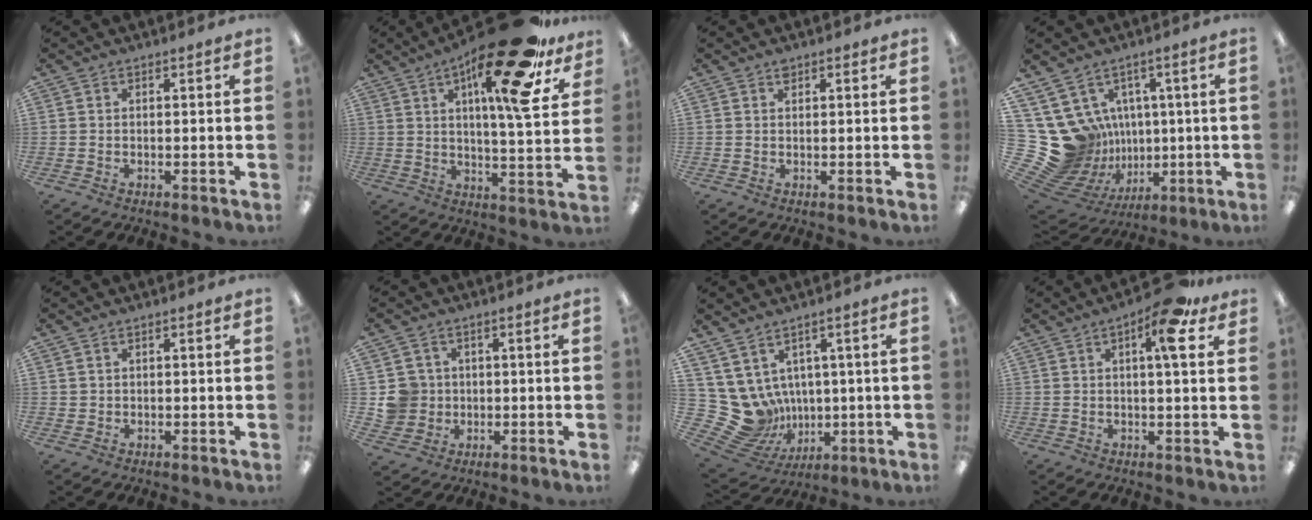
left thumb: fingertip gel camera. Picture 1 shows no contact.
{"total": 22.7, "force": [13.1, 5.4, 17.7], "torque": [-0.267, -0.072, 0.198]}
{"total": 1.3, "force": [0.9, 0.7, 0.7], "torque": [-0.016, 0.001, 0.016]}
{"total": 16.6, "force": [1.0, 15.6, 5.7], "torque": [-0.150, -0.035, 0.061]}
{"total": 1.0, "force": [0.5, 0.8, 0.1], "torque": [-0.002, 0.004, 0.008]}
{"total": 6.6, "force": [0.6, 6.5, 1.2], "torque": [-0.032, 0.009, 0.016]}
{"total": 10.3, "force": [0.9, 9.9, 3.0], "torque": [-0.119, -0.032, 0.027]}
{"total": 10.5, "force": [5.3, 3.1, 8.5], "torque": [-0.117, -0.020, 0.079]}